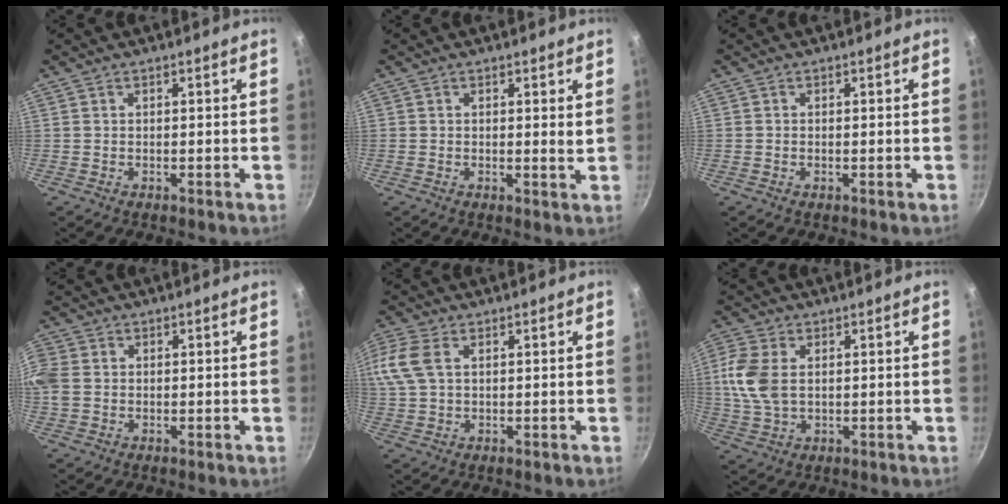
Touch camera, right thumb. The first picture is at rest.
{"total": 1.4, "force": [0.7, 0.5, 1.1], "torque": [-0.016, -0.006, 0.006]}
{"total": 0.0}
{"total": 5.3, "force": [0.0, 4.3, 3.1], "torque": [-0.069, 0.005, -0.009]}
{"total": 8.0, "force": [2.2, 4.9, 5.9], "torque": [-0.139, 0.015, 0.038]}
{"total": 9.1, "force": [1.2, 5.8, 6.9], "torque": [-0.147, 0.004, 0.023]}